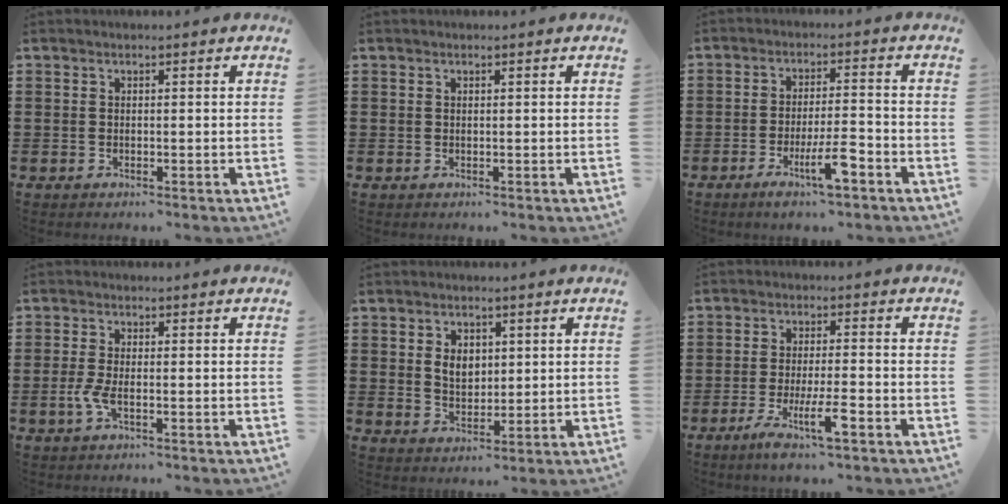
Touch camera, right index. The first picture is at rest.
{"total": 0.0}
{"total": 7.4, "force": [-3.9, 1.4, 6.1], "torque": [-0.115, -0.005, -0.069]}
{"total": 2.9, "force": [-1.1, 0.9, 2.6], "torque": [-0.066, -0.008, -0.025]}
{"total": 4.1, "force": [1.0, 3.0, 2.7], "torque": [-0.053, 0.008, 0.015]}
{"total": 6.9, "force": [-3.6, 0.9, 5.7], "torque": [-0.117, -0.015, -0.068]}